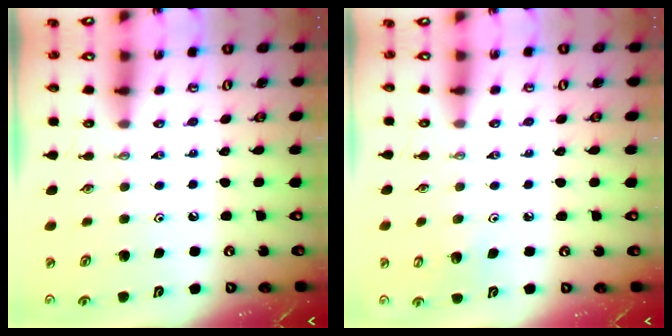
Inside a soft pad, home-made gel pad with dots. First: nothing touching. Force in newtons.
{"total": 4.6, "press": 4.5, "slide": 1.1}